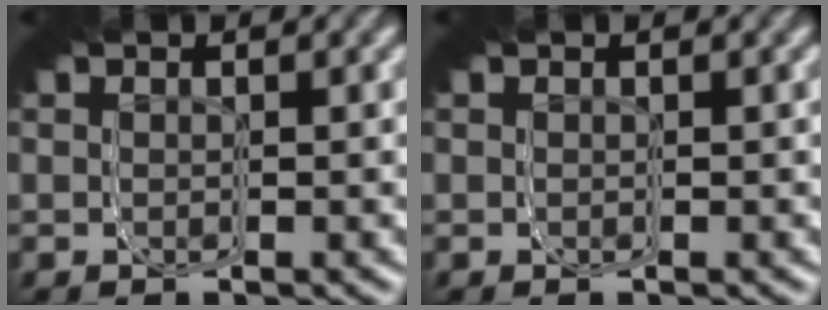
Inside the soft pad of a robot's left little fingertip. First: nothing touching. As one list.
[{"total": 0.0}]